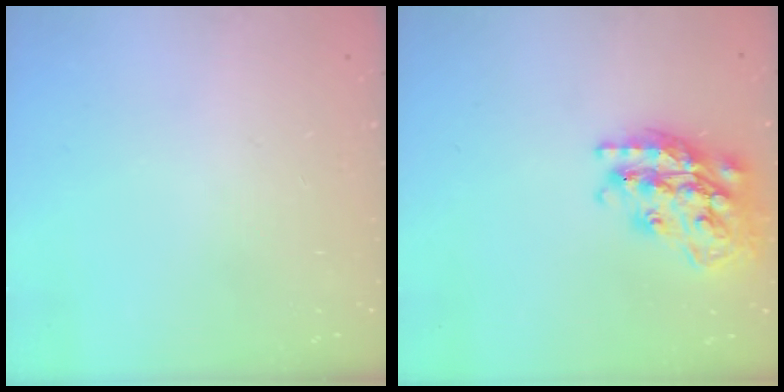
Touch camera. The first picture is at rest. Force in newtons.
{"total": 22.6, "press": 22.5, "slide": 1.7}